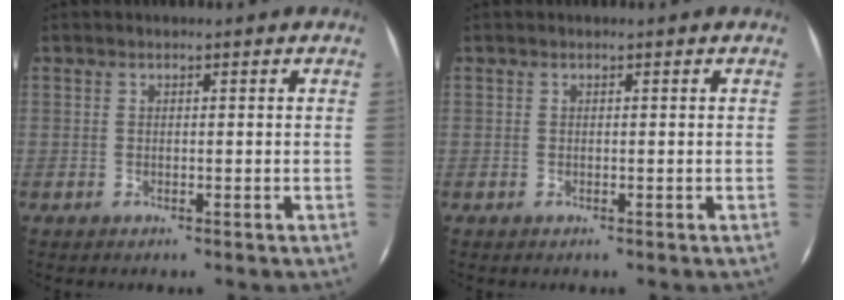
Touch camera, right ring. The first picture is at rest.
{"total": 0.0}